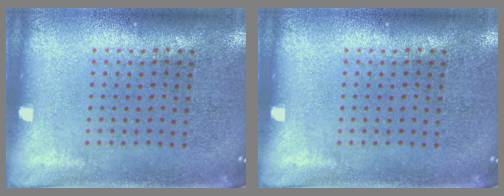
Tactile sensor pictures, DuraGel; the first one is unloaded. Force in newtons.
{"total": 0.0}